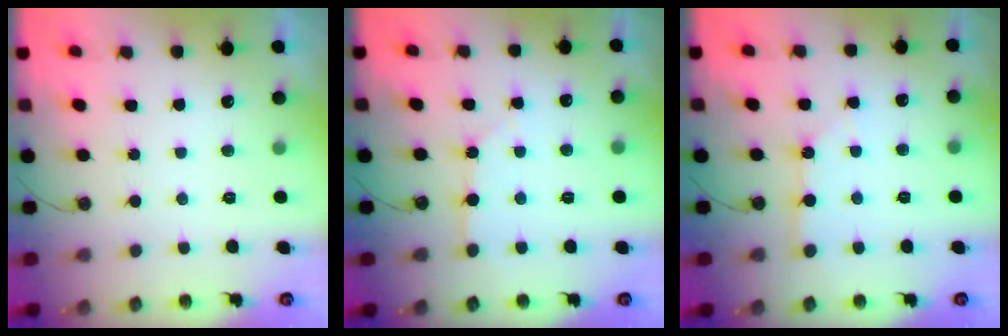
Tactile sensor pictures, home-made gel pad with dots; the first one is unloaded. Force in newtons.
{"total": 3.5, "press": 3.5, "slide": 0.4}
{"total": 2.2, "press": 2.2, "slide": 0.4}